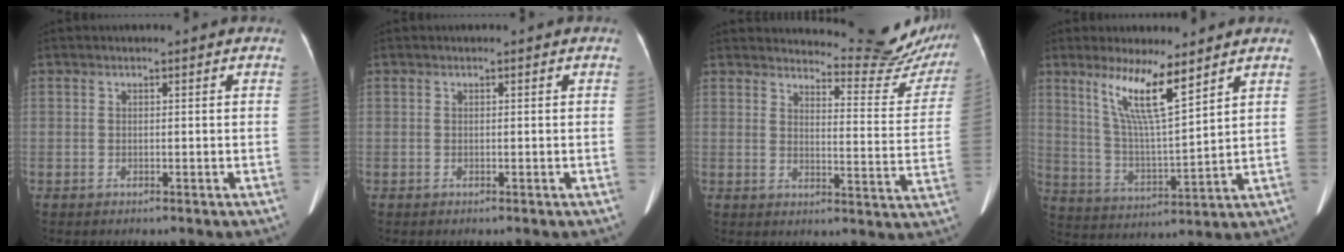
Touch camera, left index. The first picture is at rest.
{"total": 0.0}
{"total": 14.6, "force": [14.5, 1.3, 1.6], "torque": [-0.004, -0.086, 0.155]}
{"total": 9.9, "force": [6.4, 0.7, 7.6], "torque": [-0.148, -0.006, 0.125]}